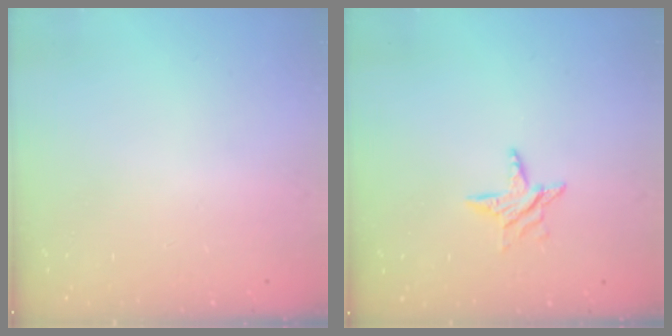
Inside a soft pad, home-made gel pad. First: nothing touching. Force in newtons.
{"total": 6.2, "press": 6.2, "slide": 0.4}